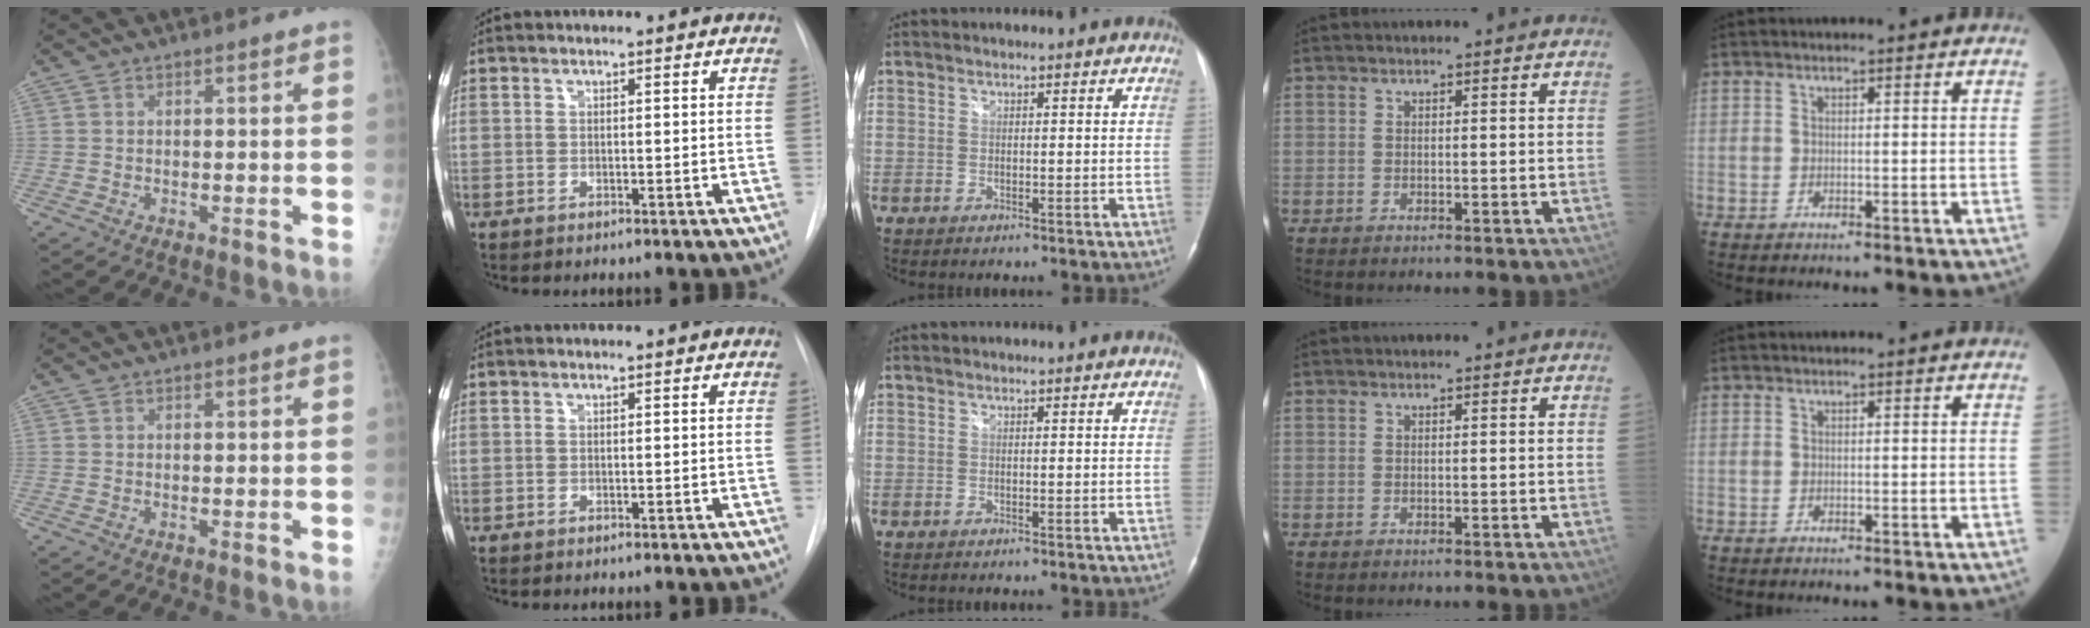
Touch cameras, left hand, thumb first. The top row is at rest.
{}